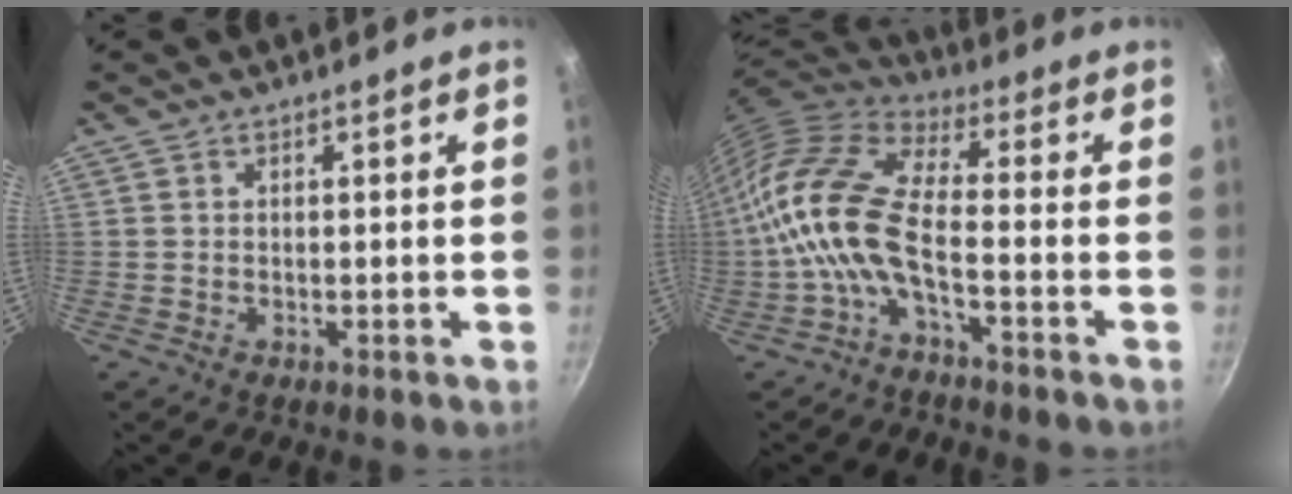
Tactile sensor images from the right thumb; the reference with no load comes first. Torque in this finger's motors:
{"motor_torque": [-0.36, 1.48, 1.97, -0.72, 0.61]}